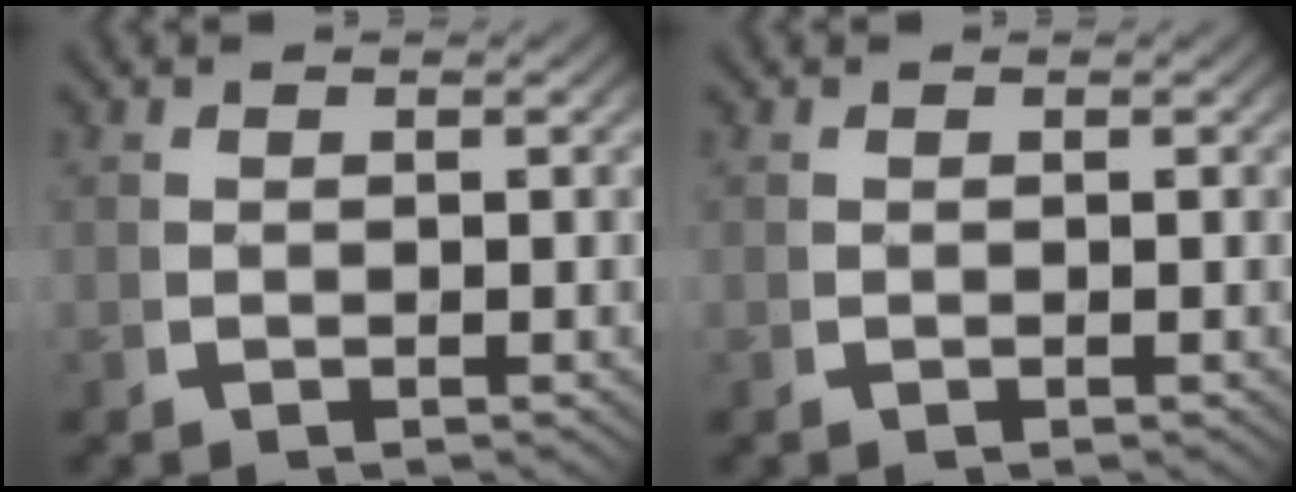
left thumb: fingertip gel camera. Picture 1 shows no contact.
{"total": 0.0}